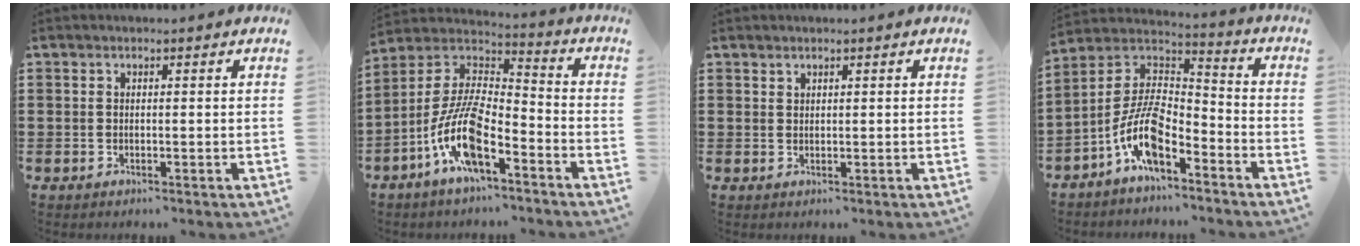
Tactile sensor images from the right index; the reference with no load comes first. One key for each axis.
{"total": 11.9, "fx": -6.5, "fy": 3.7, "fz": 9.2, "tx": -0.220, "ty": -0.012, "tz": -0.130}
{"total": 0.9, "fx": 0.8, "fy": 0.4, "fz": 0.0, "tx": -0.003, "ty": 0.001, "tz": 0.016}
{"total": 9.8, "fx": -5.7, "fy": 3.6, "fz": 7.1, "tx": -0.177, "ty": -0.013, "tz": -0.119}